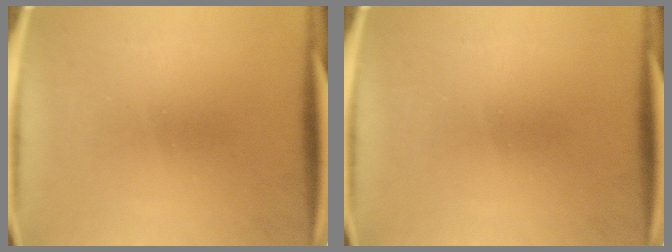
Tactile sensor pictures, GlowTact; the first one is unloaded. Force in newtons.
{"total": 0.0}